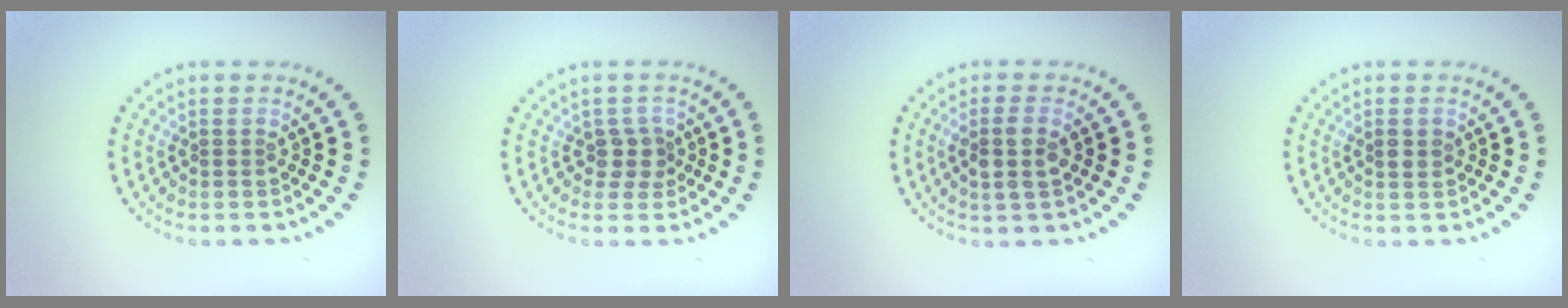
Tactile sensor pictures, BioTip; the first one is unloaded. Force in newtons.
{"total": 1.8, "press": 1.5, "slide": 1.0}
{"total": 2.7, "press": 2.5, "slide": 1.0}
{"total": 1.2, "press": 1.2, "slide": 0.2}